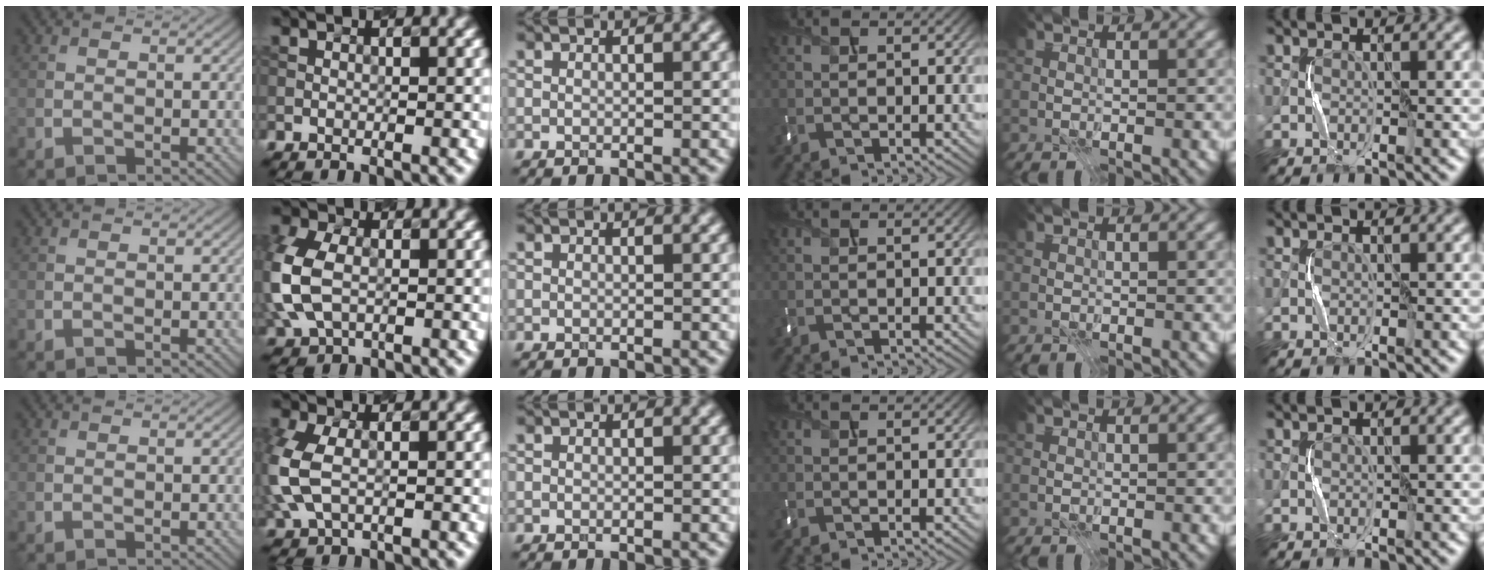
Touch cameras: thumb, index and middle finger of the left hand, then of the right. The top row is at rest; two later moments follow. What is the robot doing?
{"motion": "press", "object": "keyboard"}